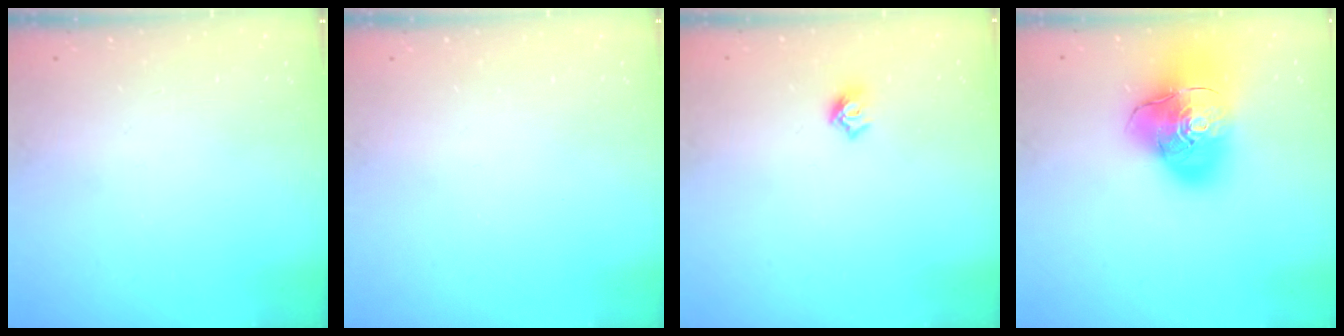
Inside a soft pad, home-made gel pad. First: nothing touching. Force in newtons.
{"total": 0.0}
{"total": 5.4, "press": 5.3, "slide": 1.0}
{"total": 22.5, "press": 22.3, "slide": 3.4}